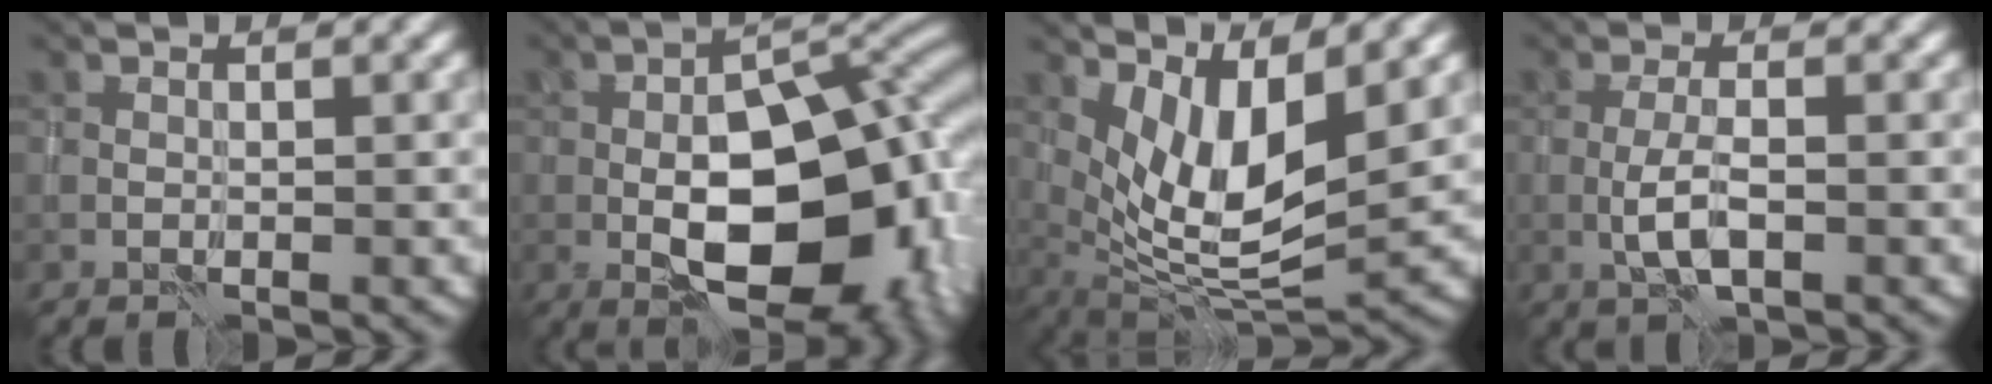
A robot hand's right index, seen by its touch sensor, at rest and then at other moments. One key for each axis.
{"total": 14.9, "fx": -4.0, "fy": 7.7, "fz": 12.1, "tx": -0.141, "ty": 0.002, "tz": -0.067}
{"total": 7.8, "fx": 2.7, "fy": 2.8, "fz": 6.8, "tx": -0.133, "ty": -0.013, "tz": 0.051}
{"total": 2.9, "fx": -1.0, "fy": 0.7, "fz": 2.7, "tx": -0.061, "ty": 0.001, "tz": -0.021}